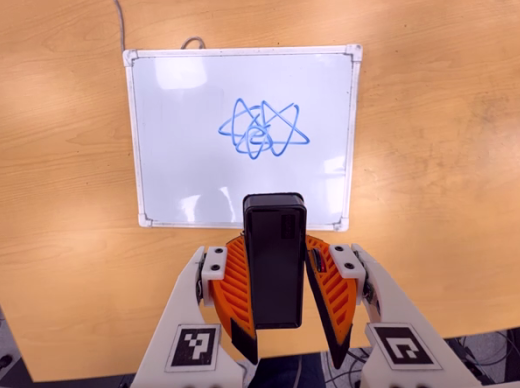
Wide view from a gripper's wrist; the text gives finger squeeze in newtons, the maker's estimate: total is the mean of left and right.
{"total": 6.2, "left": 5.8, "right": 6.5}